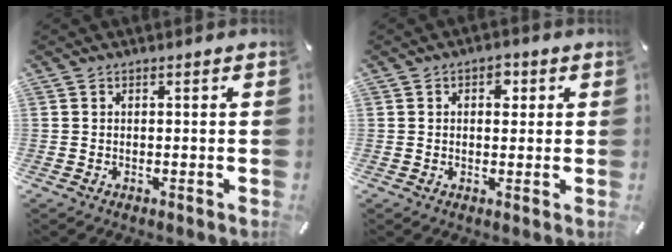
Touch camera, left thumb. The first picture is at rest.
{"total": 3.4, "force": [1.0, 2.4, 2.3], "torque": [-0.016, -0.003, 0.007]}